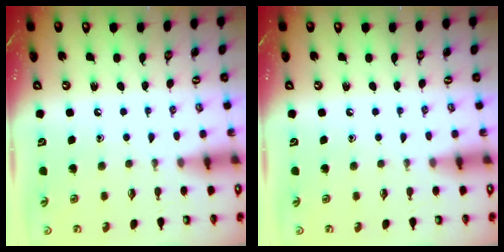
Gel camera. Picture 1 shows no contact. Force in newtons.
{"total": 0.0}